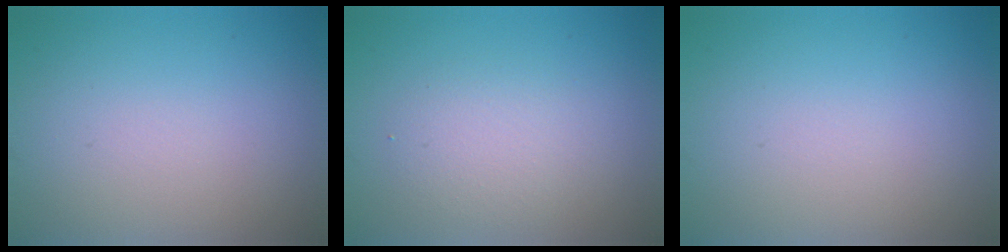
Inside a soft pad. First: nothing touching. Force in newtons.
{"total": 2.4, "press": 2.4, "slide": 0.2}
{"total": 0.0}